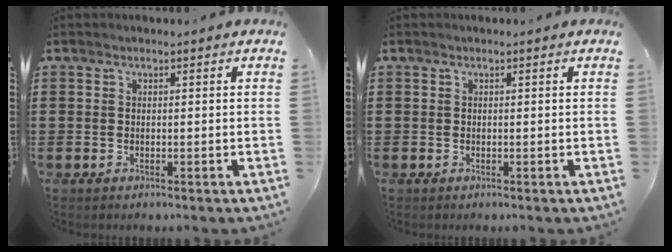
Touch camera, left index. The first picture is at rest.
{"total": 0.0}